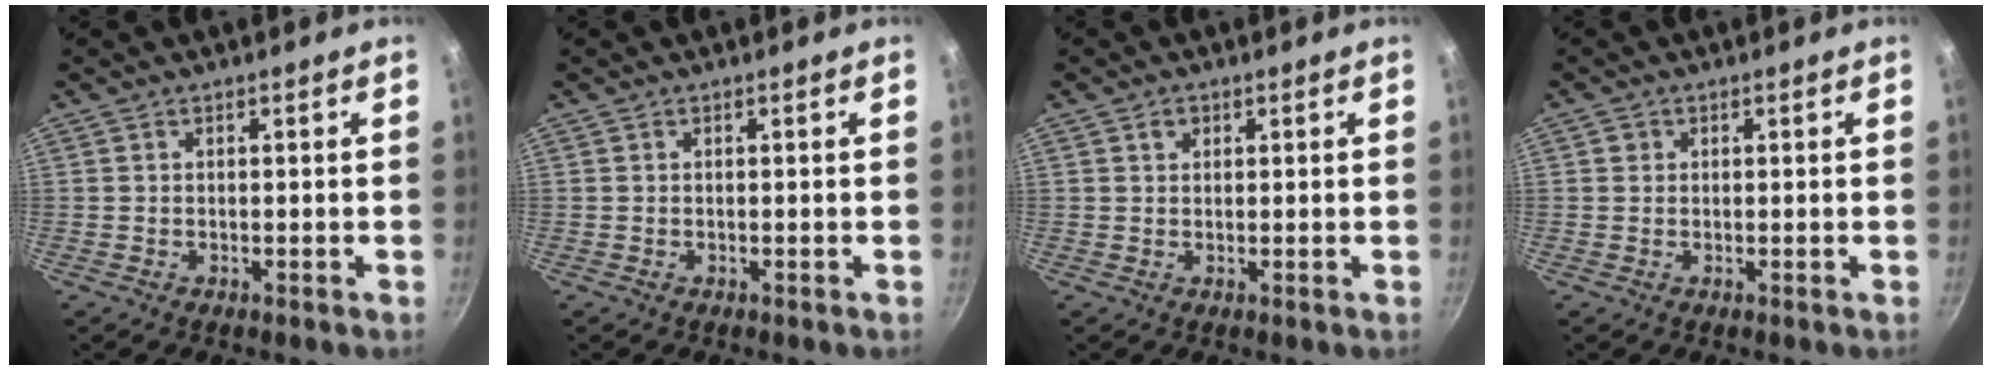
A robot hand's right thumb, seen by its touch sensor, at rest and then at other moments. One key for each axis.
{"total": 0.0}
{"total": 1.7, "fx": 0.8, "fy": 1.3, "fz": 0.7, "tx": -0.005, "ty": 0.001, "tz": 0.010}
{"total": 1.2, "fx": 0.3, "fy": 1.1, "fz": 0.3, "tx": -0.001, "ty": 0.002, "tz": 0.002}